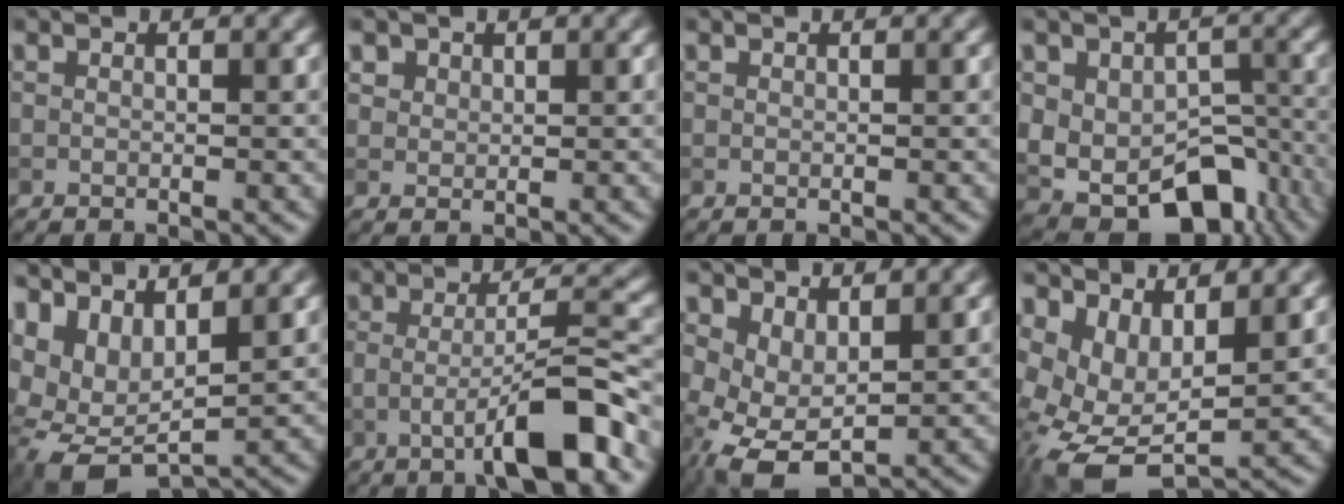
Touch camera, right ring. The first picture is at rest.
{"total": 1.6, "force": [1.0, 1.2, 0.4], "torque": [-0.009, -0.008, 0.027]}
{"total": 0.0}
{"total": 10.4, "force": [-2.9, 7.0, 7.1], "torque": [-0.108, -0.016, -0.033]}
{"total": 8.8, "force": [1.9, 5.5, 6.6], "torque": [-0.150, -0.011, 0.045]}
{"total": 7.6, "force": [-3.0, 1.4, 6.9], "torque": [-0.111, 0.007, -0.055]}
{"total": 5.1, "force": [-0.2, 3.1, 4.1], "torque": [-0.099, -0.008, 0.001]}
{"total": 8.6, "force": [0.1, 5.4, 6.7], "torque": [-0.142, -0.026, 0.015]}